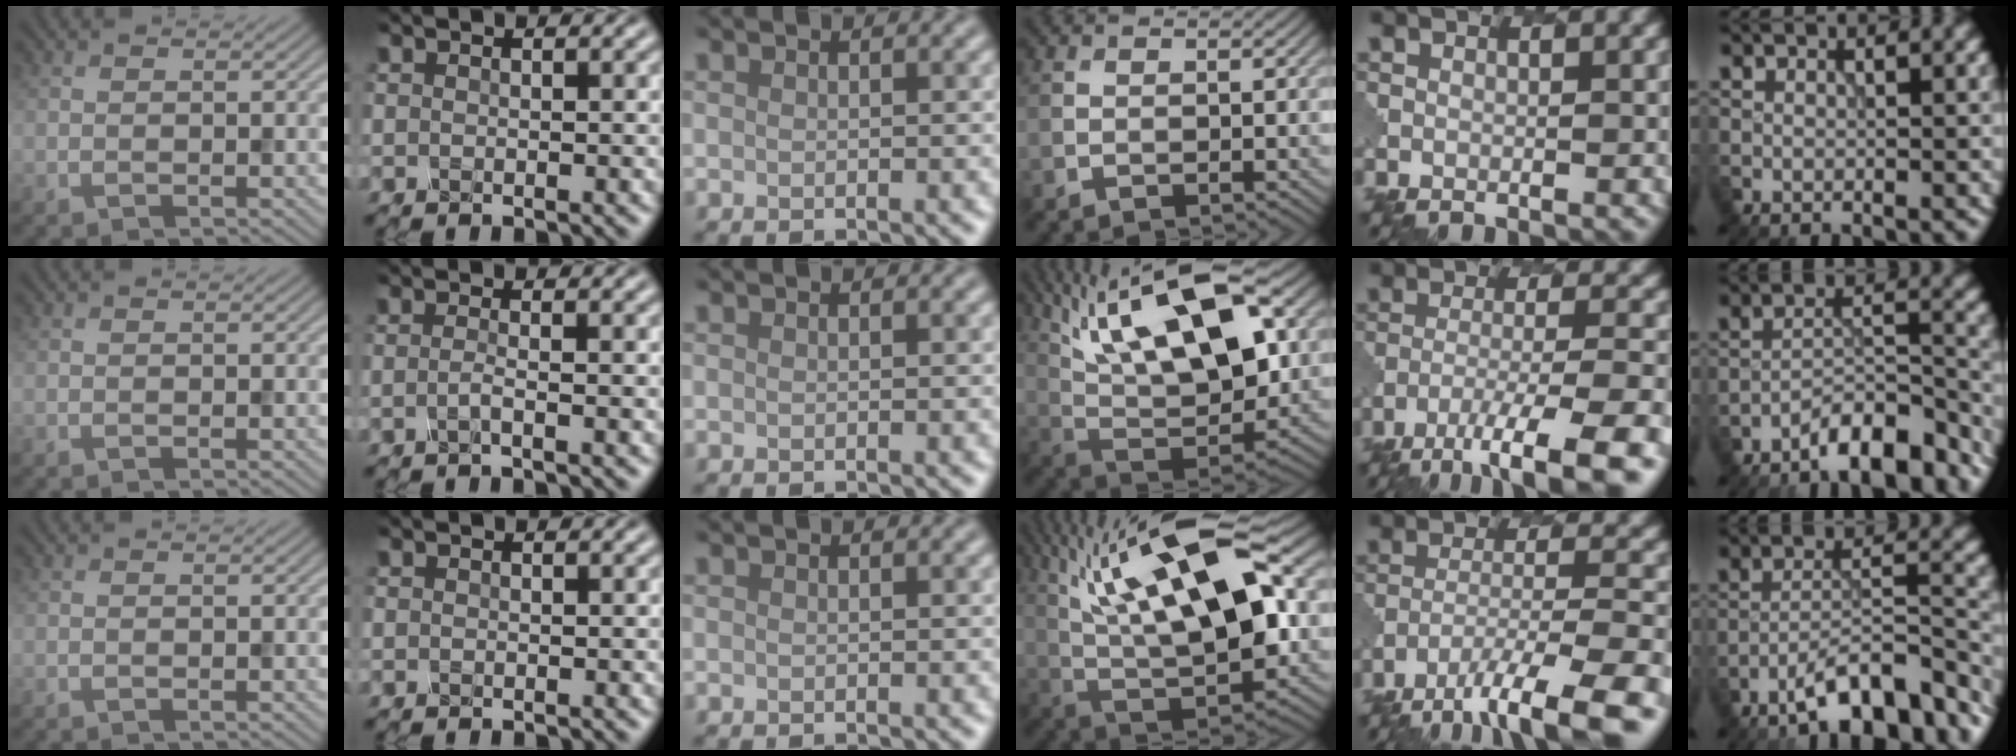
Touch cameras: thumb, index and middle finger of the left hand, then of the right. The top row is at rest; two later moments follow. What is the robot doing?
{"motion": "twist", "object": "rubiks cube"}